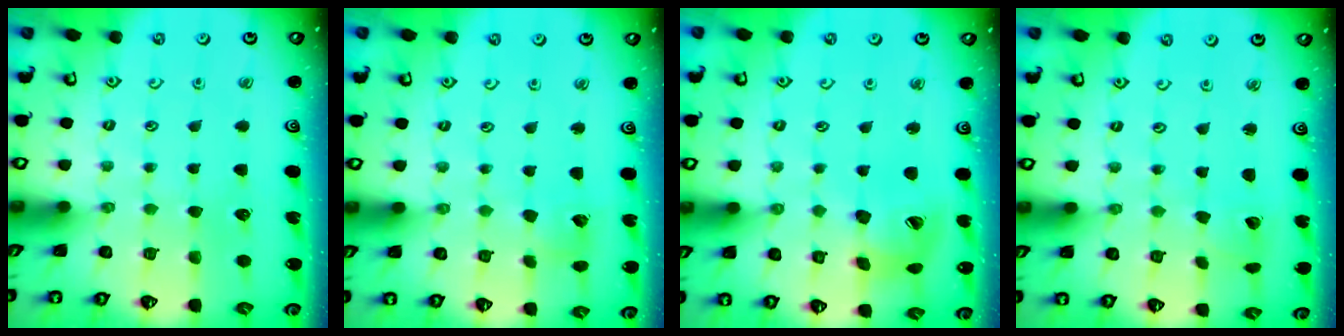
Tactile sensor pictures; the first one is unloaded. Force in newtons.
{"total": 5.5, "press": 5.4, "slide": 0.6}
{"total": 15.2, "press": 15.1, "slide": 2.0}
{"total": 2.7, "press": 2.7, "slide": 0.2}